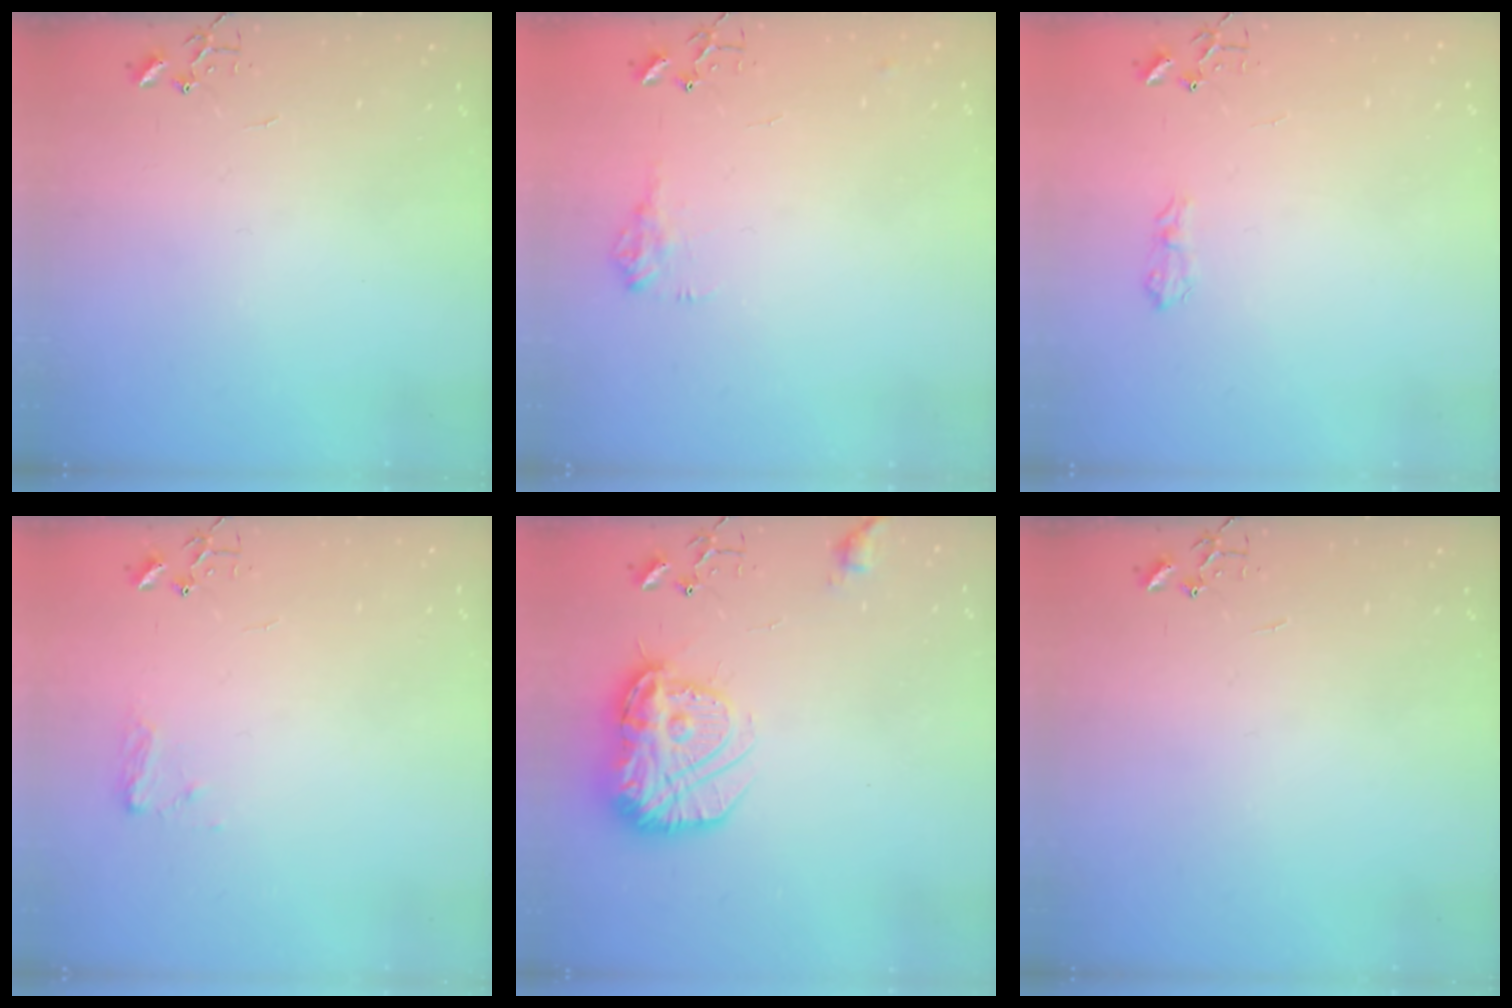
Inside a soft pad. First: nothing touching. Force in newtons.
{"total": 8.1, "press": 8.1, "slide": 0.3}
{"total": 7.0, "press": 6.9, "slide": 0.9}
{"total": 7.2, "press": 7.2, "slide": 0.5}
{"total": 17.4, "press": 17.4, "slide": 1.3}
{"total": 0.0}